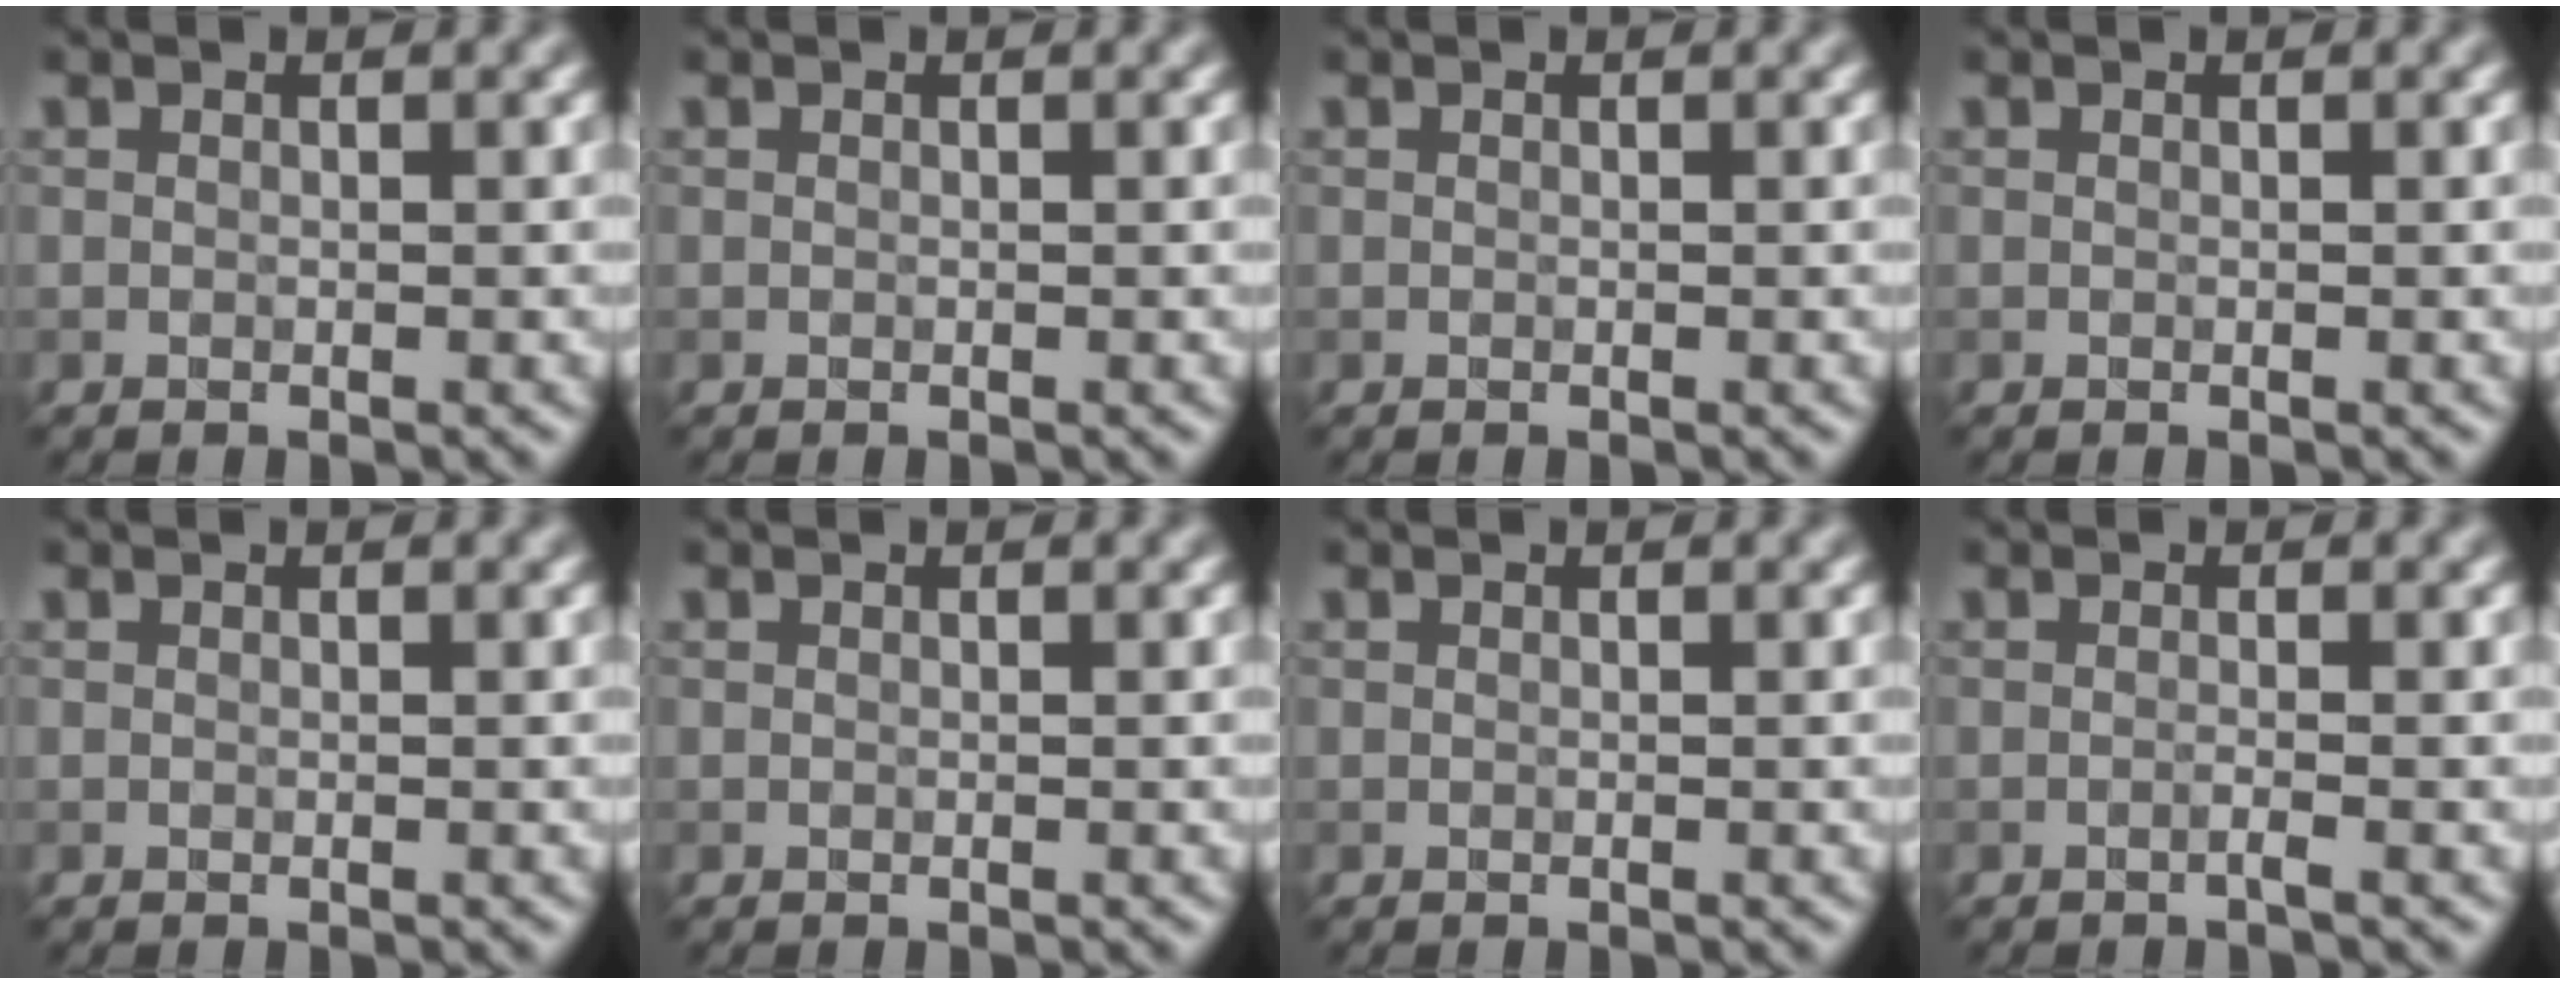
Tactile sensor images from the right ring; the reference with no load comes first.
{"total": 0.0}
{"total": 0.0}
{"total": 0.0}
{"total": 0.0}
{"total": 0.0}
{"total": 0.0}
{"total": 0.7, "force": [-0.4, 0.1, 0.6], "torque": [-0.010, -0.002, -0.010]}